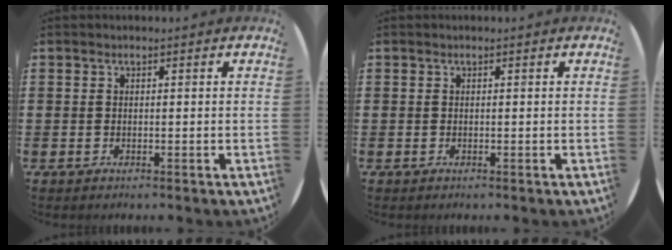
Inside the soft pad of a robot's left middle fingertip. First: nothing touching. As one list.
[{"total": 0.0}]